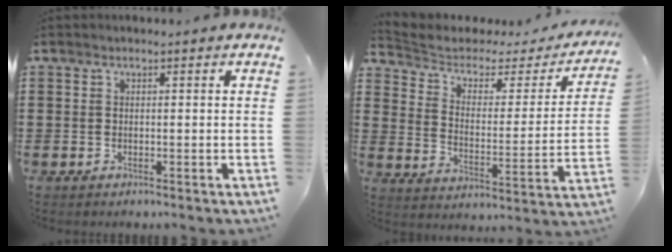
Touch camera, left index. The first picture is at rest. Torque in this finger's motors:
{"motor_torque": [1.25, -0.89, 0.07, -0.06]}